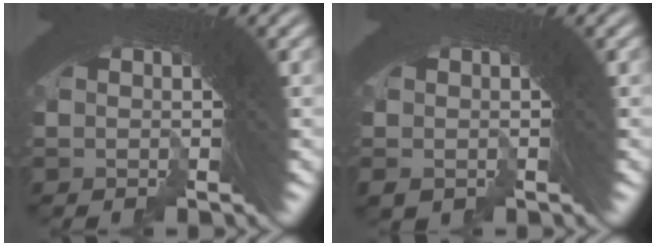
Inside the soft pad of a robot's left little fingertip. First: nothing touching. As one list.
[{"total": 0.7, "force": [-0.4, 0.4, -0.3], "torque": [-0.001, -0.006, -0.002]}]